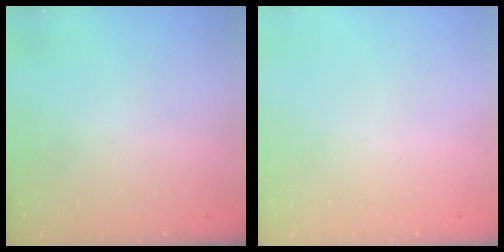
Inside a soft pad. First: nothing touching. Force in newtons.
{"total": 0.0}